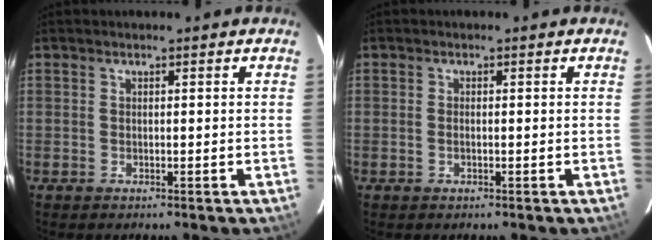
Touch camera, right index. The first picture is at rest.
{"total": 0.9, "force": [-0.3, 0.4, 0.7], "torque": [-0.015, 0.001, -0.006]}